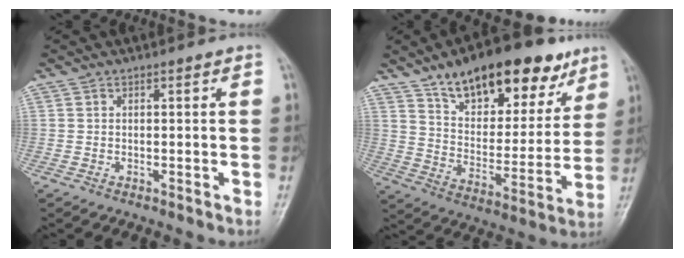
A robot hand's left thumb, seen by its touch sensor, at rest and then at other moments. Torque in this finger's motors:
{"motor_torque": [0.80, 0.78, 1.42, -1.35, 0.34]}